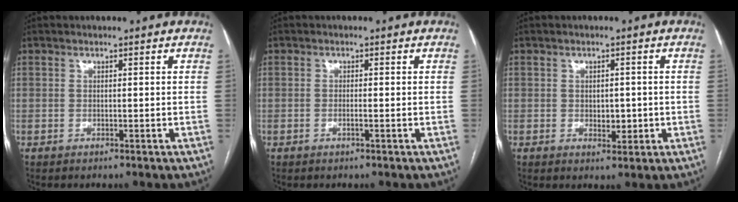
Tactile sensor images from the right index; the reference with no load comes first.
{"total": 0.9, "force": [-0.4, 0.0, 0.9], "torque": [-0.017, 0.000, -0.006]}
{"total": 2.8, "force": [-0.4, 1.6, 2.2], "torque": [-0.029, 0.000, 0.001]}